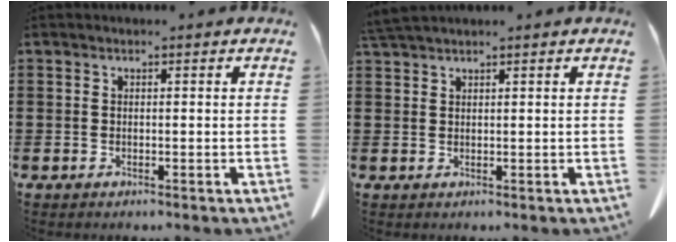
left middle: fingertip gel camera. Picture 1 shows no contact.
{"total": 2.1, "force": [1.8, 0.1, 1.0], "torque": [-0.024, -0.001, 0.036]}